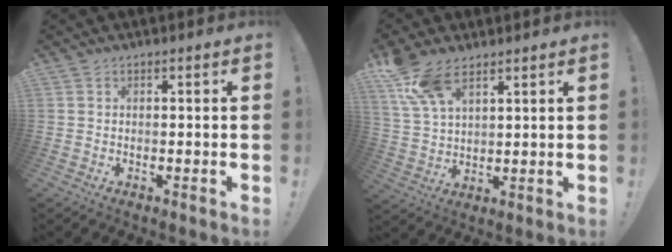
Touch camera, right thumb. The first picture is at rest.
{"total": 10.1, "force": [6.9, 4.5, 5.8], "torque": [-0.110, -0.028, 0.135]}